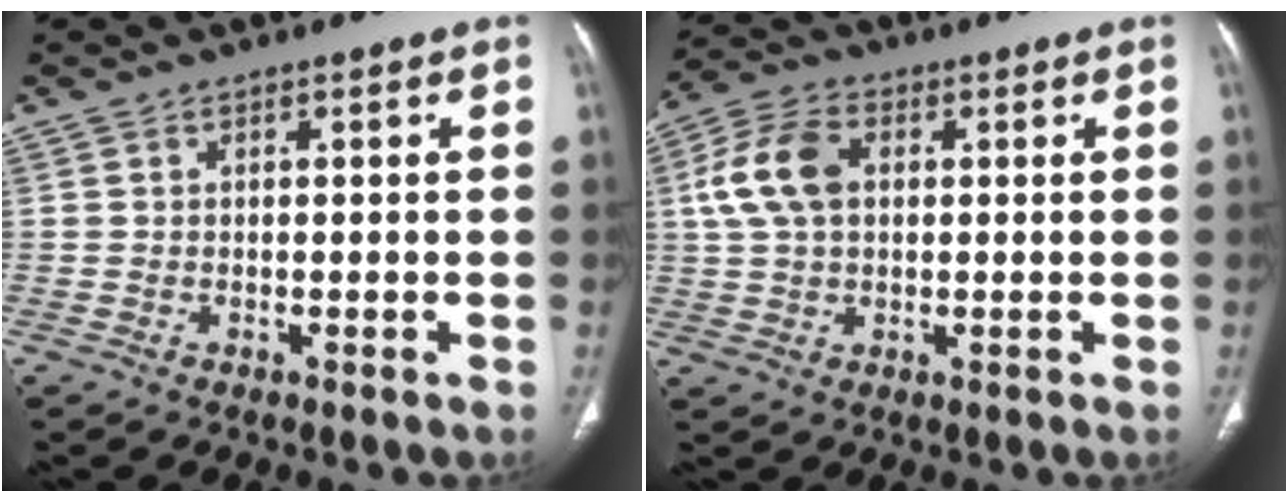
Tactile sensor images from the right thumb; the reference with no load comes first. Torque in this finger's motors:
{"motor_torque": [-0.02, 0.11, 0.33, -0.30, 0.17]}